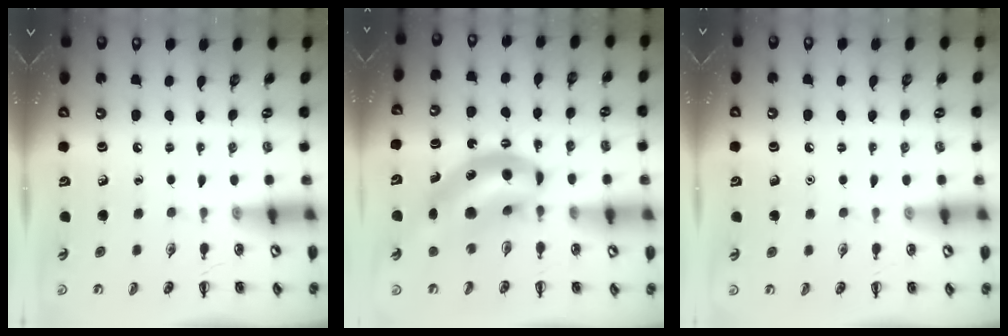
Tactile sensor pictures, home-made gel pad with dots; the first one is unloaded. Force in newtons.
{"total": 12.4, "press": 12.0, "slide": 3.2}
{"total": 1.5, "press": 1.5, "slide": 0.1}